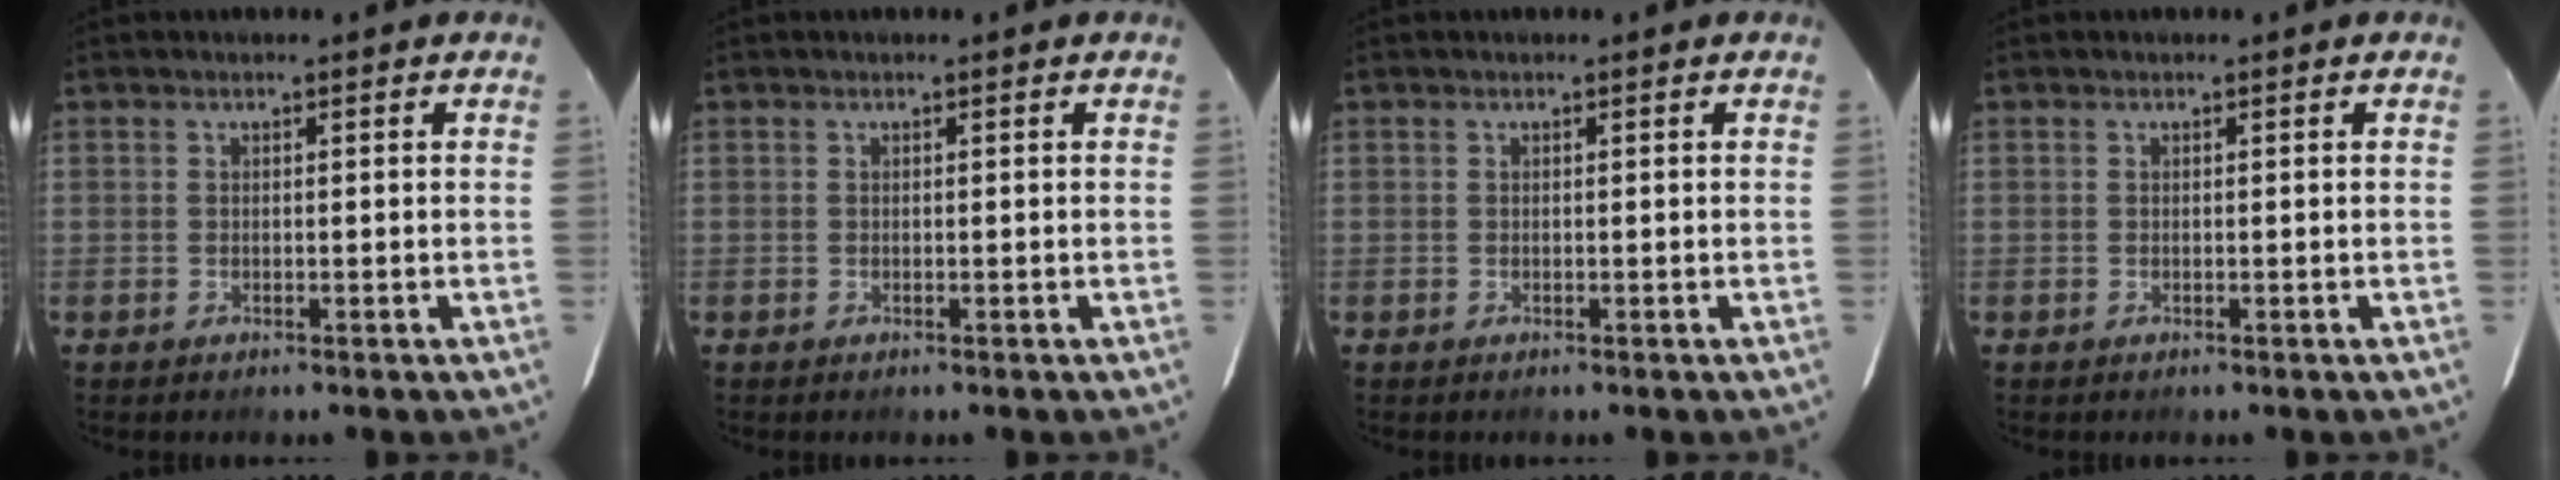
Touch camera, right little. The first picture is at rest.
{"total": 0.0}
{"total": 0.0}
{"total": 0.0}